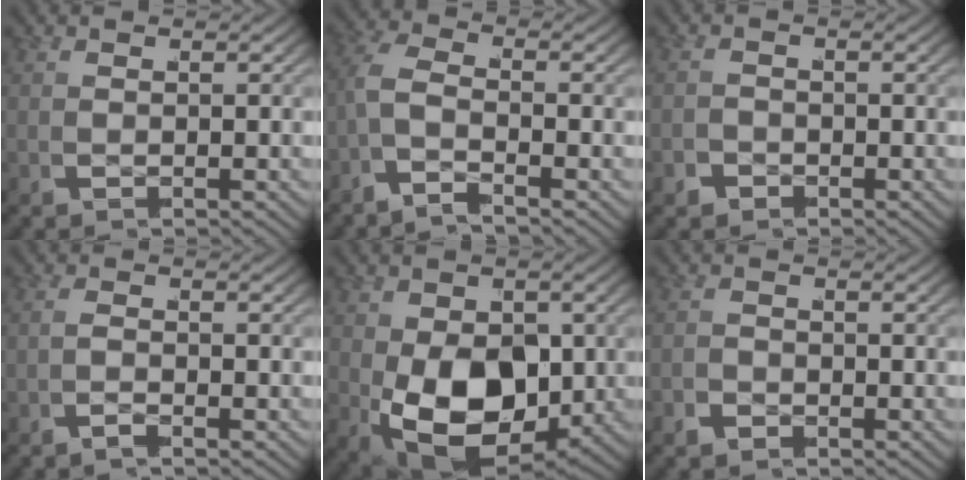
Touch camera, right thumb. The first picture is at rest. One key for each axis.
{"total": 2.7, "fx": -1.4, "fy": 1.3, "fz": 1.9, "tx": -0.052, "ty": -0.007, "tz": -0.035}
{"total": 1.5, "fx": -1.2, "fy": 0.7, "fz": -0.3, "tx": 0.003, "ty": -0.006, "tz": -0.021}
{"total": 0.8, "fx": -0.8, "fy": -0.2, "fz": 0.1, "tx": -0.006, "ty": 0.004, "tz": -0.022}
{"total": 13.5, "fx": -2.1, "fy": 8.7, "fz": 10.1, "tx": -0.211, "ty": -0.068, "tz": 0.000}
{"total": 1.2, "fx": -1.0, "fy": 0.6, "fz": -0.2, "tx": 0.000, "ty": -0.002, "tz": -0.020}